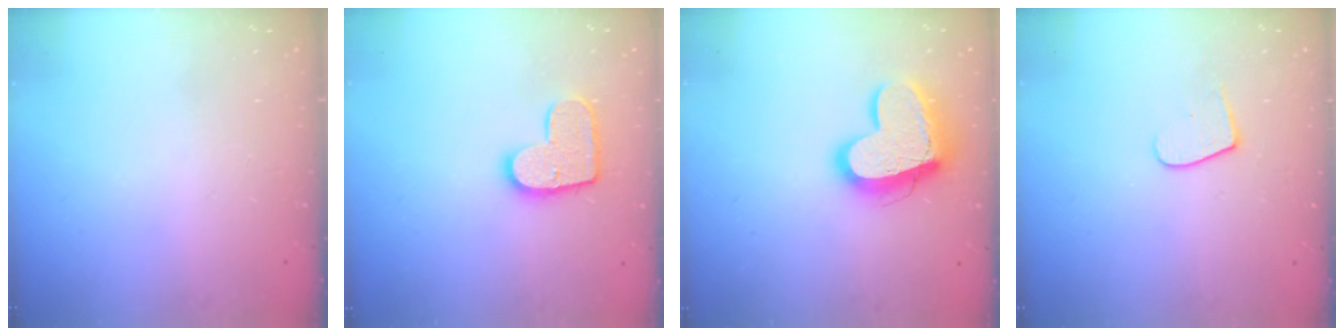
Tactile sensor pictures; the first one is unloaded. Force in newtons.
{"total": 11.8, "press": 11.7, "slide": 0.6}
{"total": 16.5, "press": 16.4, "slide": 1.5}
{"total": 6.7, "press": 6.7, "slide": 0.6}